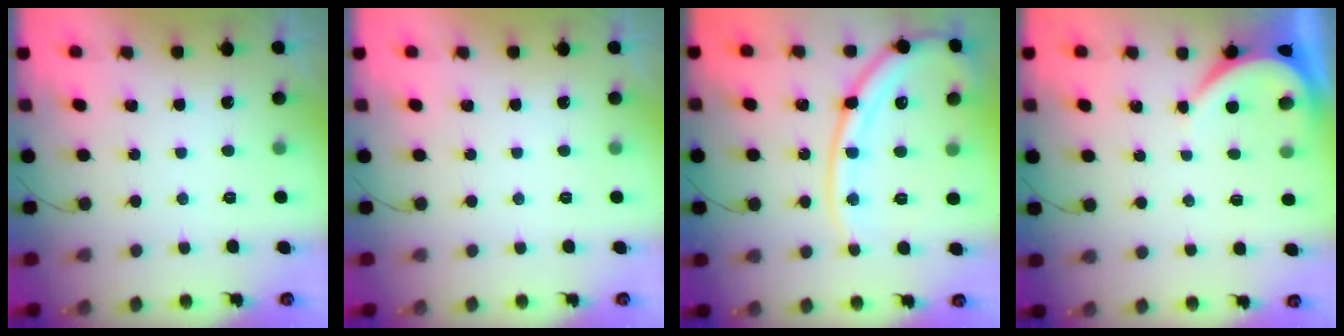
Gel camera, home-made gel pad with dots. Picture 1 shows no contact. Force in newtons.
{"total": 0.0}
{"total": 16.0, "press": 15.9, "slide": 2.0}
{"total": 3.9, "press": 3.9, "slide": 0.6}